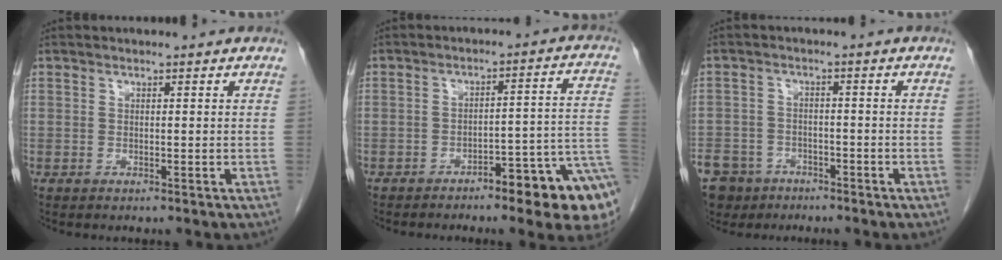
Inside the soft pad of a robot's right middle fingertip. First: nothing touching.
{"total": 11.0, "force": [-5.9, 1.6, 9.2], "torque": [-0.072, 0.025, -0.077]}
{"total": 12.0, "force": [-7.8, 8.4, 3.2], "torque": [-0.103, -0.004, -0.120]}